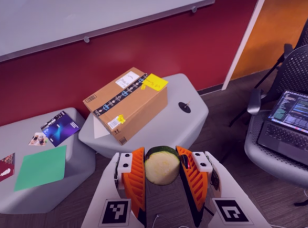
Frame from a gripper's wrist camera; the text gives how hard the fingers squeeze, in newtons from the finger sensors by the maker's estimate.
{"total": 11.8, "left": 12.2, "right": 11.3}